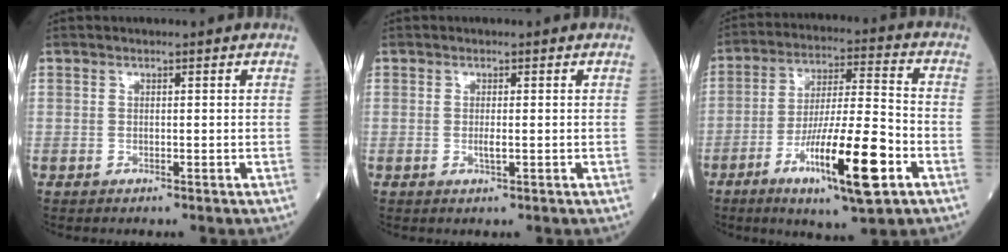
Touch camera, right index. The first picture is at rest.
{"total": 1.0, "force": [-0.2, 0.0, 1.0], "torque": [-0.023, -0.003, -0.002]}
{"total": 15.6, "force": [-6.8, 1.4, 13.9], "torque": [-0.248, -0.018, -0.114]}